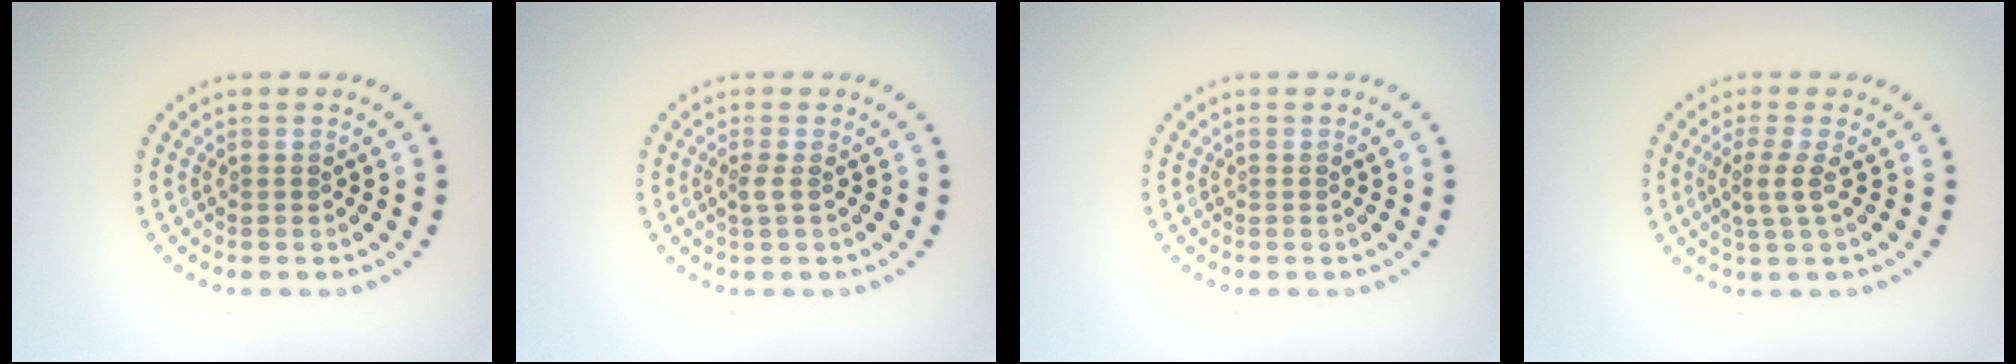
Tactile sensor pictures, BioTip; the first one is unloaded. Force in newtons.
{"total": 0.9, "press": 0.6, "slide": 0.8}
{"total": 0.0}
{"total": 2.1, "press": 1.7, "slide": 1.2}